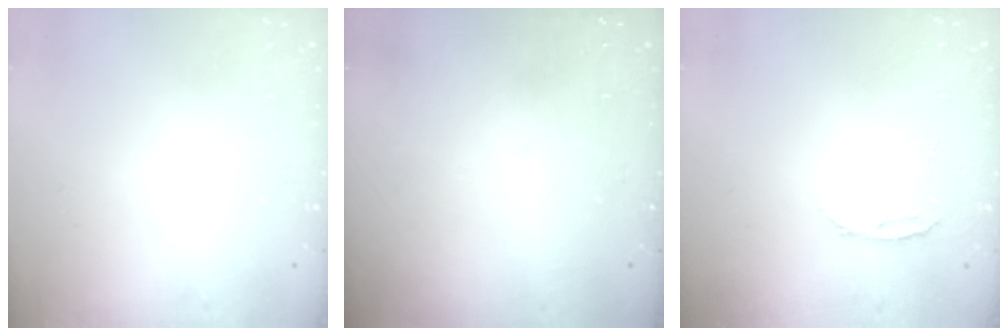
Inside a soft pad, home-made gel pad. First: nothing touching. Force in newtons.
{"total": 0.0}
{"total": 4.0, "press": 4.0, "slide": 0.4}